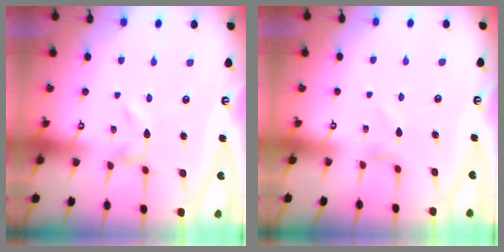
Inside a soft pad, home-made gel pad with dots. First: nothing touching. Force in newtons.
{"total": 2.8, "press": 2.8, "slide": 0.3}